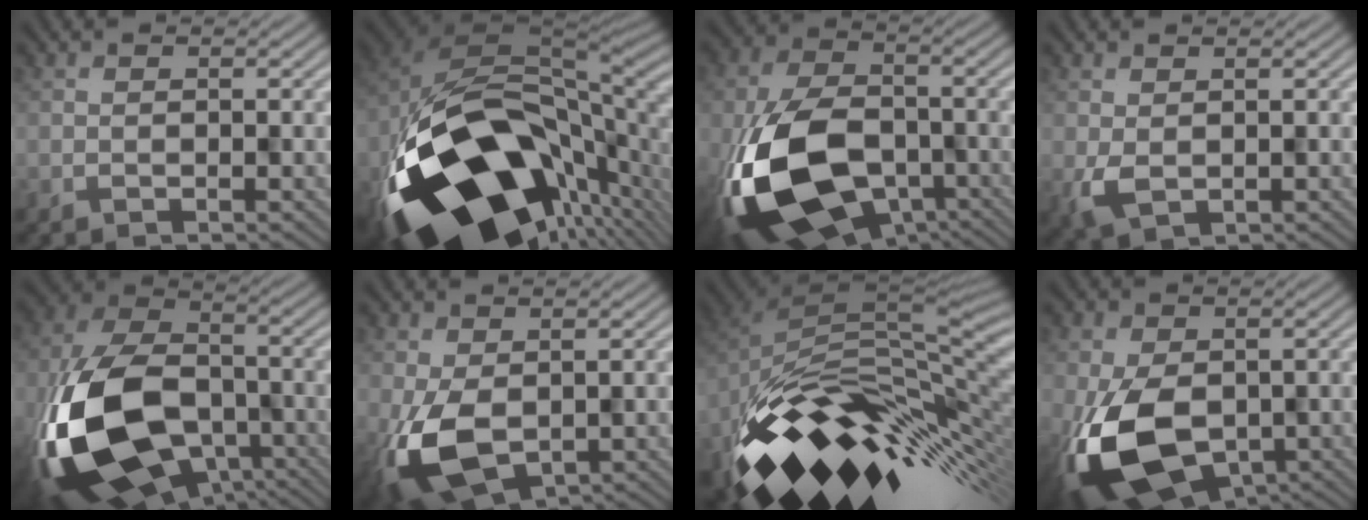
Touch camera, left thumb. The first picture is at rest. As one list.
[{"total": 20.0, "force": [-6.2, 11.7, 15.0], "torque": [-0.305, -0.056, -0.085]}, {"total": 18.3, "force": [-6.6, 11.3, 12.8], "torque": [-0.297, -0.052, -0.100]}, {"total": 3.5, "force": [-0.3, 2.2, 2.7], "torque": [-0.063, -0.004, -0.006]}, {"total": 20.1, "force": [-6.9, 12.5, 14.2], "torque": [-0.341, -0.055, -0.096]}, {"total": 10.7, "force": [-2.7, 6.2, 8.3], "torque": [-0.176, -0.021, -0.037]}, {"total": 15.0, "force": [-4.5, 7.2, 12.4], "torque": [-0.235, -0.009, -0.083]}, {"total": 15.6, "force": [-5.2, 9.3, 11.3], "torque": [-0.237, -0.043, -0.074]}]